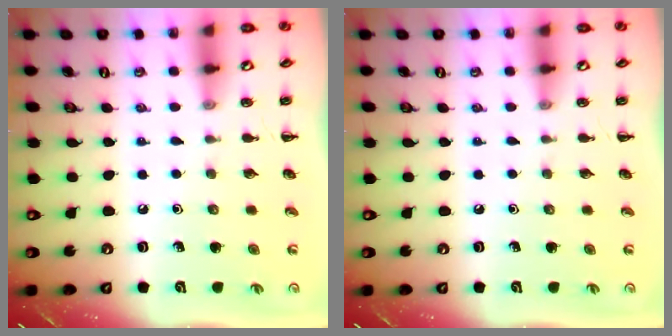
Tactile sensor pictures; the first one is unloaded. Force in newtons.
{"total": 0.0}